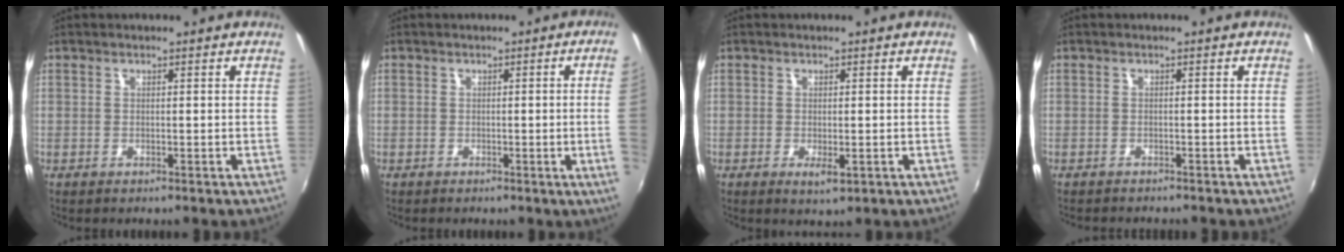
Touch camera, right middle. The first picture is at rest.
{"total": 4.1, "force": [0.0, -1.6, 3.8], "torque": [-0.056, -0.008, 0.003]}
{"total": 2.3, "force": [-0.7, 1.0, 2.0], "torque": [-0.035, -0.010, -0.009]}
{"total": 2.6, "force": [-2.4, 0.5, 0.7], "torque": [-0.022, -0.014, -0.038]}